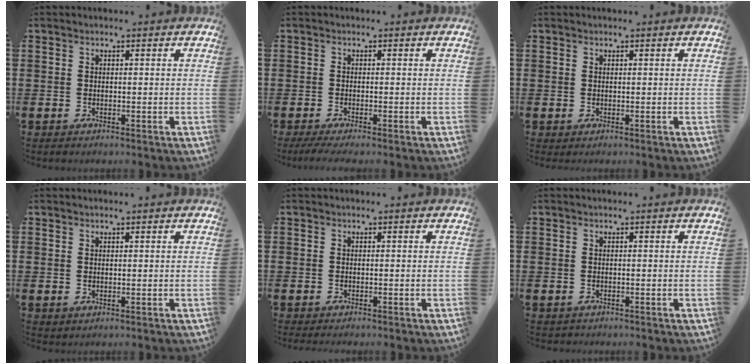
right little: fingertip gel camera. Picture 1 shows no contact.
{"total": 1.7, "force": [-1.2, 0.0, 1.2], "torque": [-0.018, 0.001, -0.023]}
{"total": 0.0}
{"total": 0.0}
{"total": 0.0}
{"total": 0.5, "force": [-0.5, 0.1, -0.1], "torque": [0.000, -0.001, -0.011]}